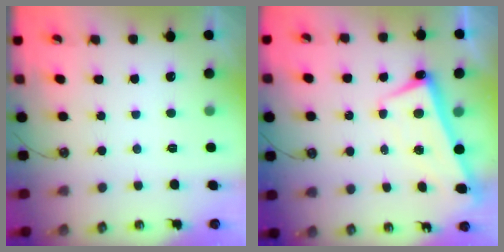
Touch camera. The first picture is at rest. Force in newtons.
{"total": 2.8, "press": 2.7, "slide": 0.7}